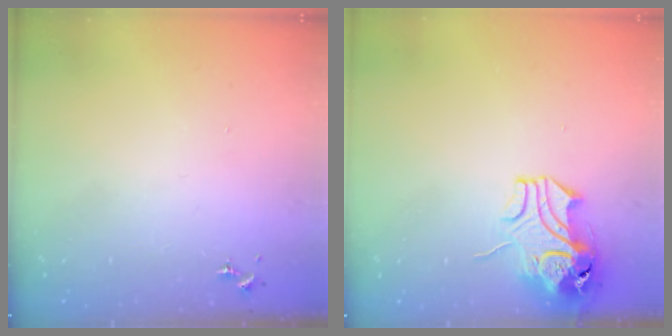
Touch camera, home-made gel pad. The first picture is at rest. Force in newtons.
{"total": 10.6, "press": 10.5, "slide": 1.8}